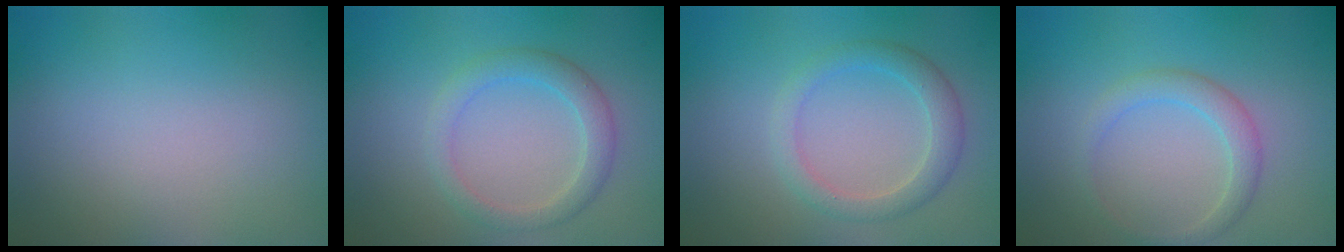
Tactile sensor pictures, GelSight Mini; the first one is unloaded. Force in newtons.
{"total": 2.7, "press": 2.7, "slide": 0.3}
{"total": 2.6, "press": 2.6, "slide": 0.1}
{"total": 2.2, "press": 2.2, "slide": 0.1}